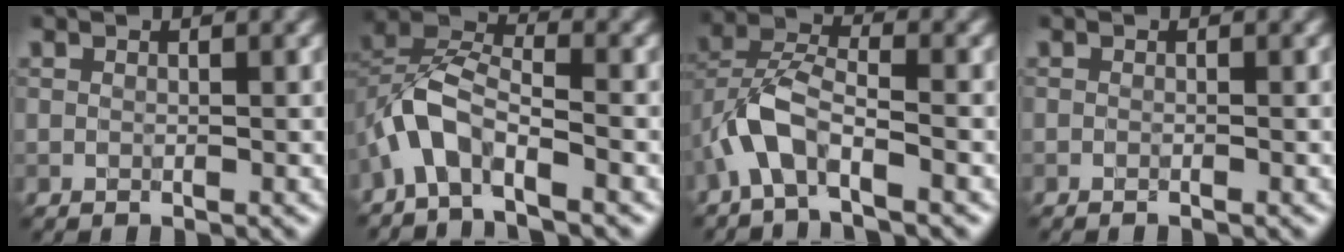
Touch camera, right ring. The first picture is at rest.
{"total": 4.9, "force": [-2.9, 2.0, 3.4], "torque": [-0.063, 0.011, -0.060]}
{"total": 4.7, "force": [-2.4, 1.9, 3.7], "torque": [-0.076, 0.013, -0.050]}
{"total": 0.5, "force": [-0.3, 0.1, 0.4], "torque": [-0.005, -0.005, -0.006]}